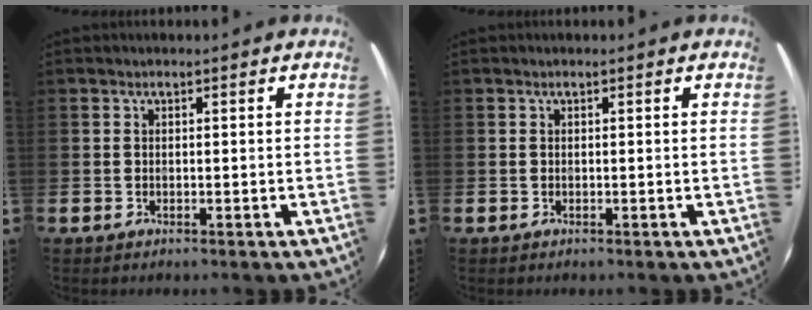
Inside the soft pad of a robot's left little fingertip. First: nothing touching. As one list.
[{"total": 0.0}]